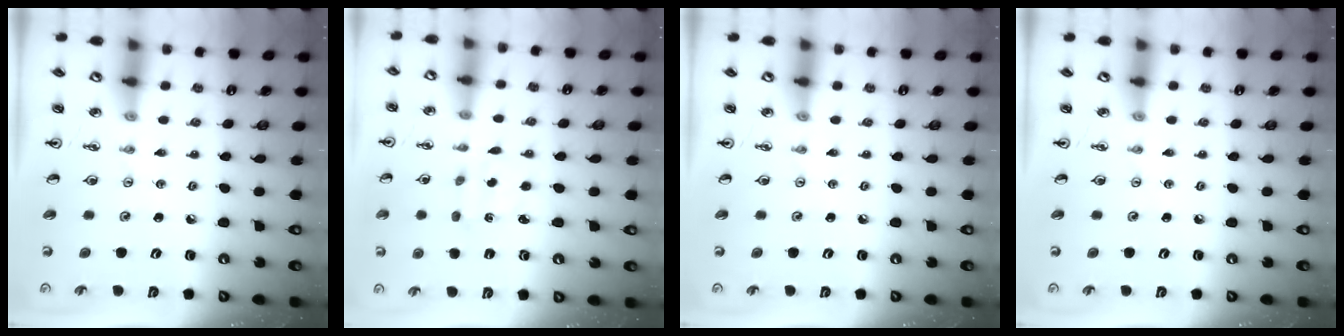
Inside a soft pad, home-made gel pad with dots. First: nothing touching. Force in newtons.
{"total": 2.8, "press": 2.8, "slide": 0.5}
{"total": 0.0}
{"total": 0.0}